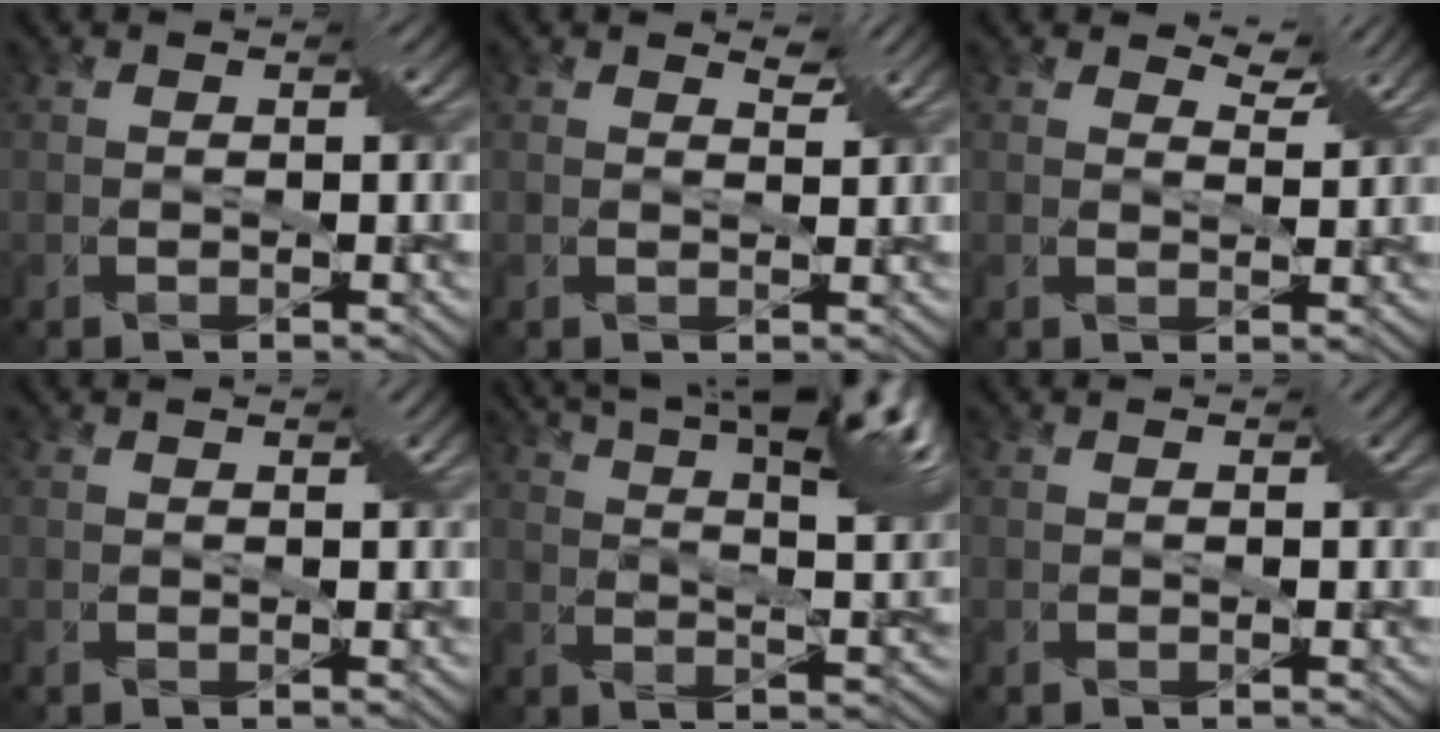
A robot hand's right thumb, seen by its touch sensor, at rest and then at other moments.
{"total": 1.2, "force": [1.1, -0.3, 0.2], "torque": [-0.018, 0.003, 0.022]}
{"total": 2.6, "force": [2.4, 0.3, 1.0], "torque": [-0.034, 0.001, 0.037]}
{"total": 0.6, "force": [0.4, -0.5, -0.2], "torque": [-0.012, -0.004, 0.012]}
{"total": 13.9, "force": [9.9, 2.4, 9.5], "torque": [-0.173, 0.014, 0.146]}
{"total": 0.0}